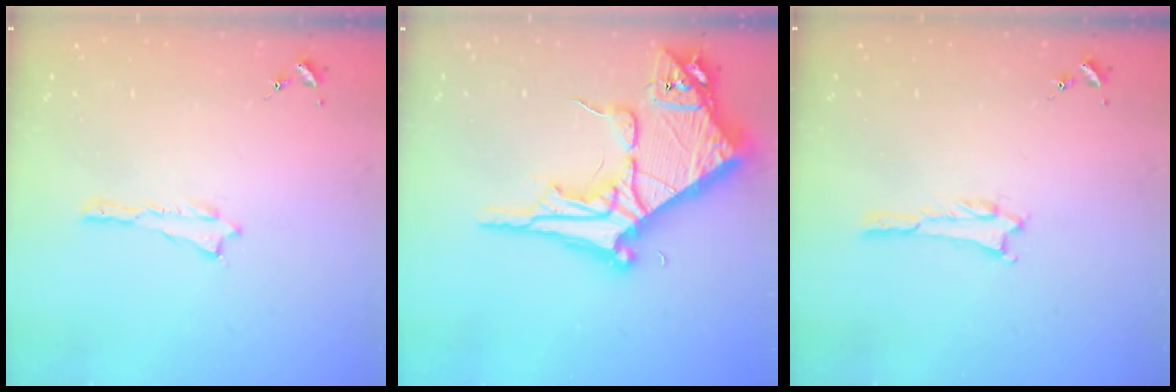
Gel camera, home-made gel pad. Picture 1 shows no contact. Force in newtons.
{"total": 14.6, "press": 14.5, "slide": 1.5}
{"total": 0.5, "press": 0.5, "slide": 0.1}